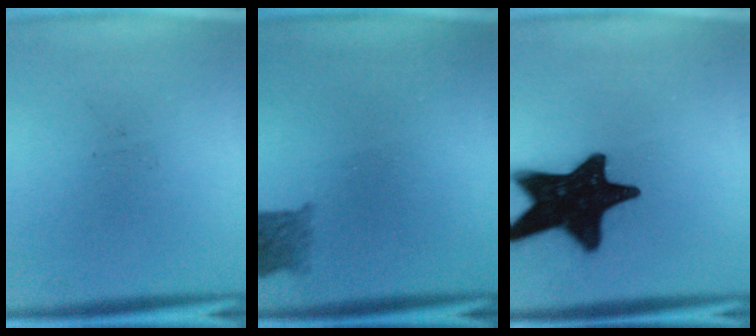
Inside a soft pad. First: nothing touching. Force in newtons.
{"total": 2.8}
{"total": 19.8}